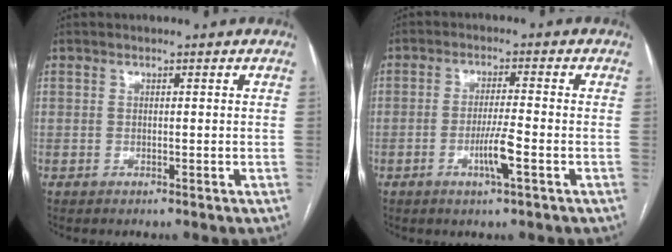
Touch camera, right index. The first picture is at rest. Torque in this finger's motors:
{"motor_torque": [1.43, -0.15, 0.59, 0.18]}